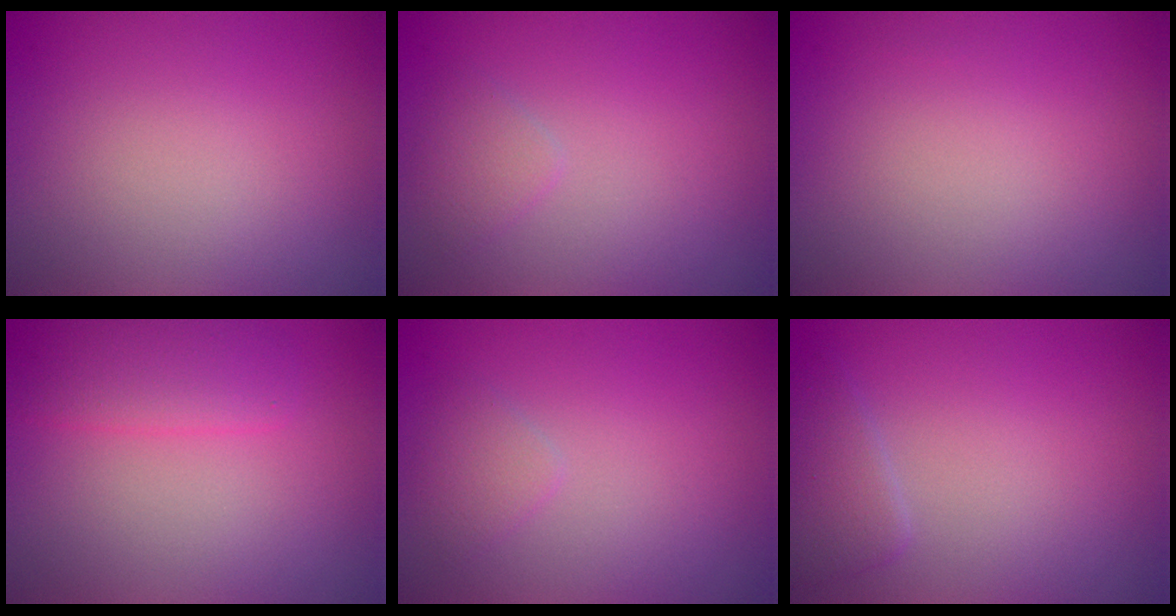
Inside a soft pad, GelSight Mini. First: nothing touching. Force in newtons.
{"total": 1.3, "press": 1.3, "slide": 0.1}
{"total": 0.0}
{"total": 3.2, "press": 3.2, "slide": 0.1}
{"total": 1.3, "press": 1.3, "slide": 0.1}
{"total": 1.9, "press": 1.9, "slide": 0.1}